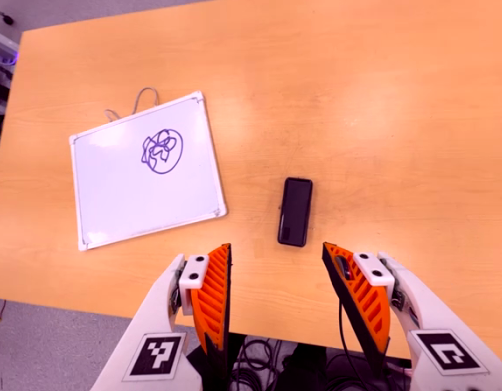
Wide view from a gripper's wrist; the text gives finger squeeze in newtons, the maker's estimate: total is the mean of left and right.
{"total": 0.0}